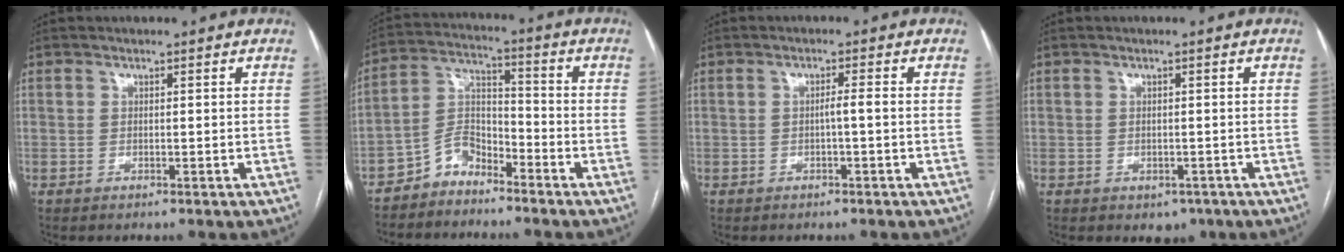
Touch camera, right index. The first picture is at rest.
{"total": 5.9, "force": [-4.8, 2.9, 1.9], "torque": [-0.033, 0.019, -0.097]}
{"total": 1.5, "force": [-0.3, -0.2, 1.4], "torque": [-0.022, 0.003, -0.006]}
{"total": 2.5, "force": [-1.2, 2.0, 1.0], "torque": [-0.003, 0.001, -0.006]}